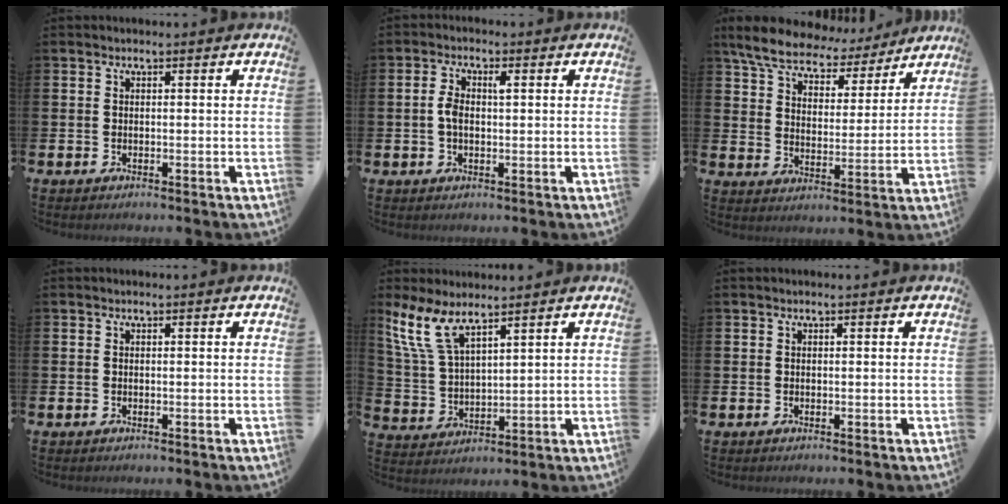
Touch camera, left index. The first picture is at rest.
{"total": 3.0, "force": [0.4, 1.5, 2.6], "torque": [-0.041, 0.004, 0.002]}
{"total": 8.3, "force": [7.6, 2.5, 2.1], "torque": [-0.075, -0.048, 0.135]}
{"total": 0.0}
{"total": 7.5, "force": [6.2, 2.0, 3.8], "torque": [-0.100, -0.014, 0.114]}
{"total": 0.0}